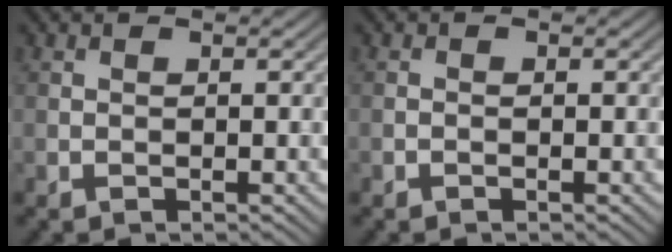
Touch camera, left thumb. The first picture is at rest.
{"total": 0.0}